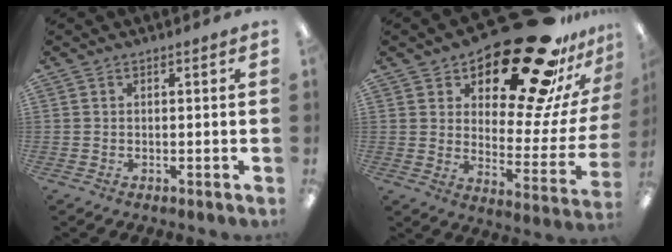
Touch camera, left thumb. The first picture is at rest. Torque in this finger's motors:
{"motor_torque": [0.78, 0.94, 1.30, -1.47, 0.06]}